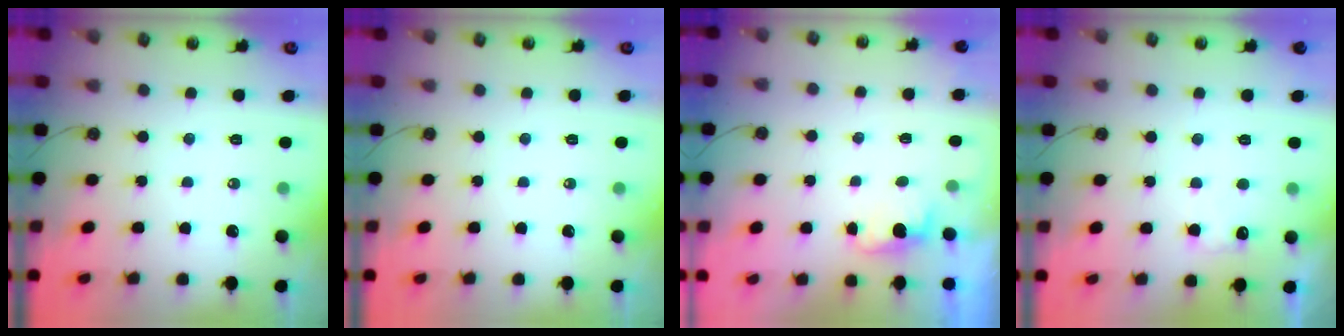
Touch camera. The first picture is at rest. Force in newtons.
{"total": 0.0}
{"total": 0.7, "press": 0.0, "slide": 0.7}
{"total": 6.4, "press": 6.2, "slide": 1.3}